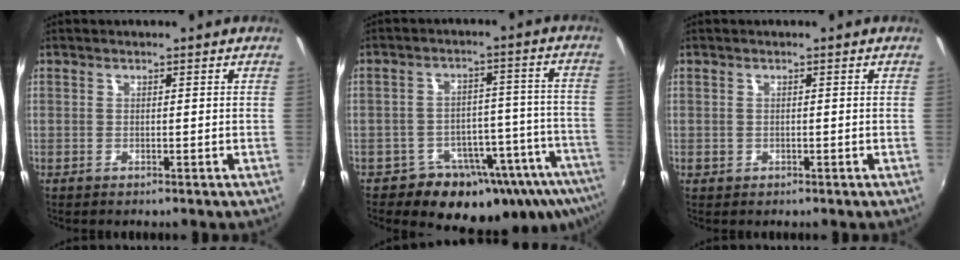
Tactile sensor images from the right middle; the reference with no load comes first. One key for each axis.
{"total": 16.8, "fx": -11.9, "fy": 9.4, "fz": 7.1, "tx": -0.113, "ty": 0.011, "tz": -0.147}
{"total": 0.9, "fx": -0.2, "fy": 0.8, "fz": 0.2, "tx": -0.002, "ty": -0.003, "tz": -0.004}